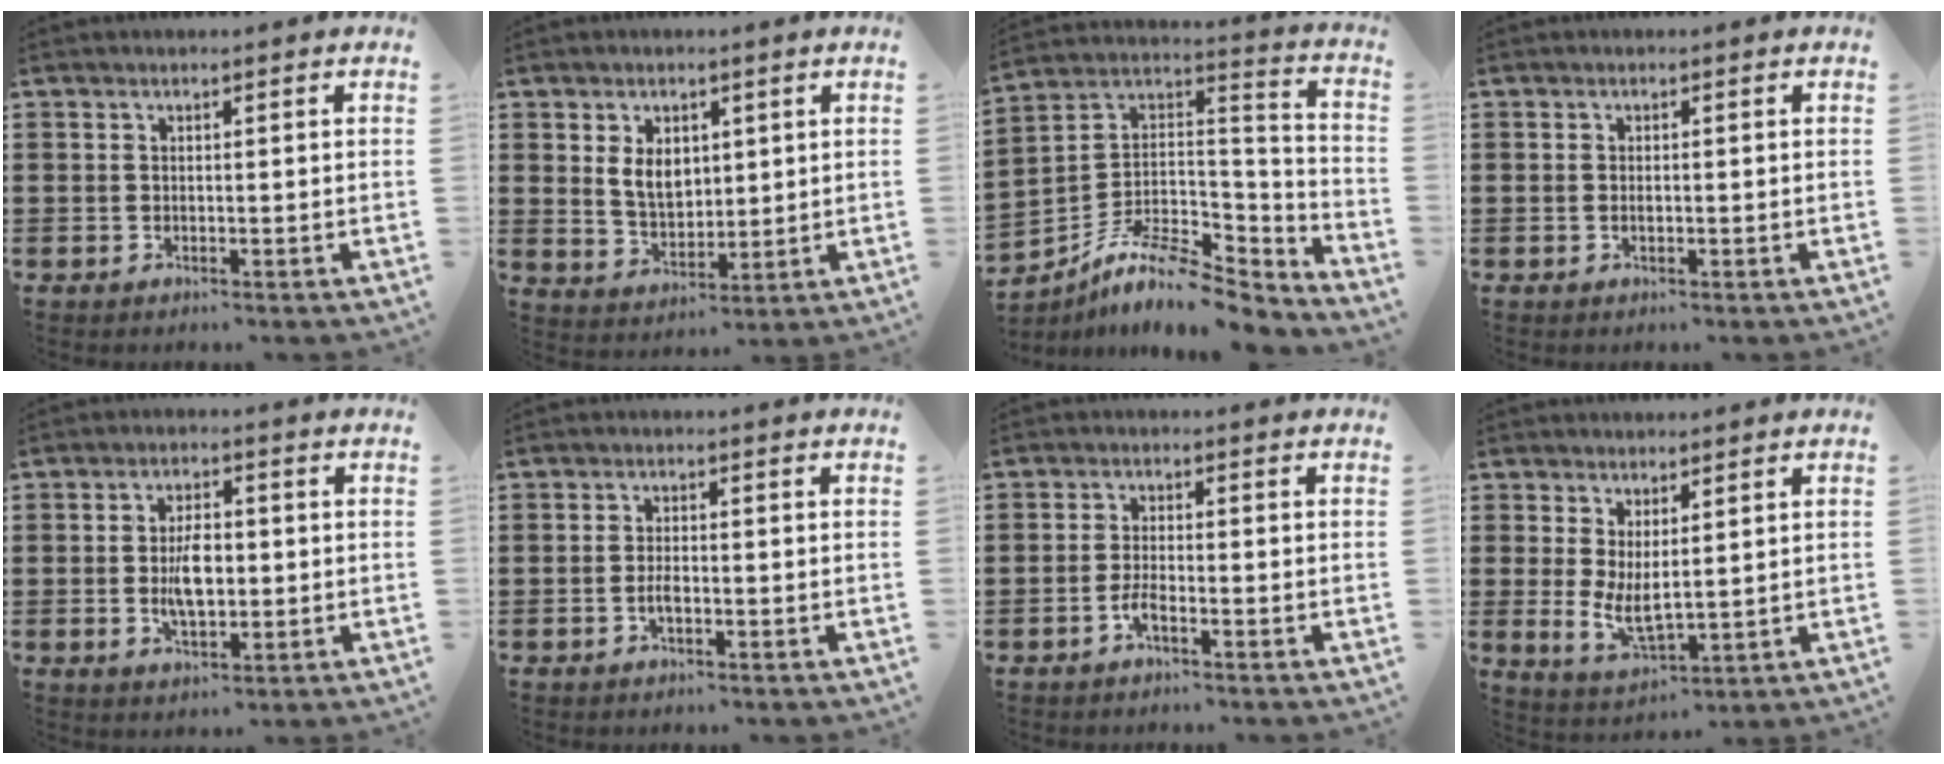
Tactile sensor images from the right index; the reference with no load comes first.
{"total": 5.6, "force": [1.6, 3.8, 3.7], "torque": [-0.077, 0.008, 0.026]}
{"total": 9.7, "force": [-7.7, 3.0, 5.1], "torque": [-0.105, 0.005, -0.153]}
{"total": 0.8, "force": [-0.1, 0.2, 0.8], "torque": [-0.017, -0.001, -0.001]}
{"total": 5.8, "force": [-0.2, 2.8, 5.0], "torque": [-0.094, 0.001, -0.007]}
{"total": 2.1, "force": [-0.7, 0.7, 1.9], "torque": [-0.043, -0.002, -0.016]}
{"total": 2.8, "force": [-1.5, 0.8, 2.2], "torque": [-0.053, -0.002, -0.032]}
{"total": 4.9, "force": [1.0, 2.1, 4.3], "torque": [-0.096, -0.004, 0.020]}